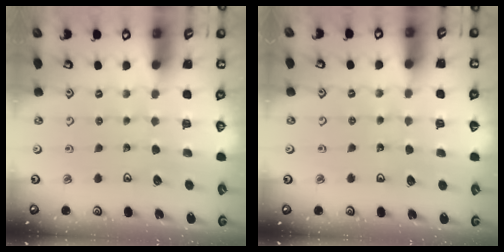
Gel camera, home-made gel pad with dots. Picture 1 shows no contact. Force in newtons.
{"total": 2.4, "press": 2.4, "slide": 0.3}